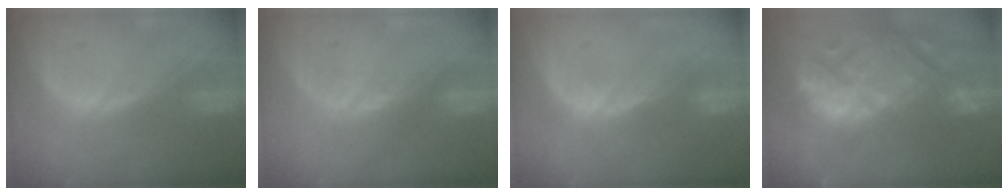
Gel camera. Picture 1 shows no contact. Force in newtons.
{"total": 1.1, "press": 1.0, "slide": 0.5}
{"total": 3.1, "press": 2.7, "slide": 1.5}
{"total": 15.3, "press": 13.0, "slide": 7.9}